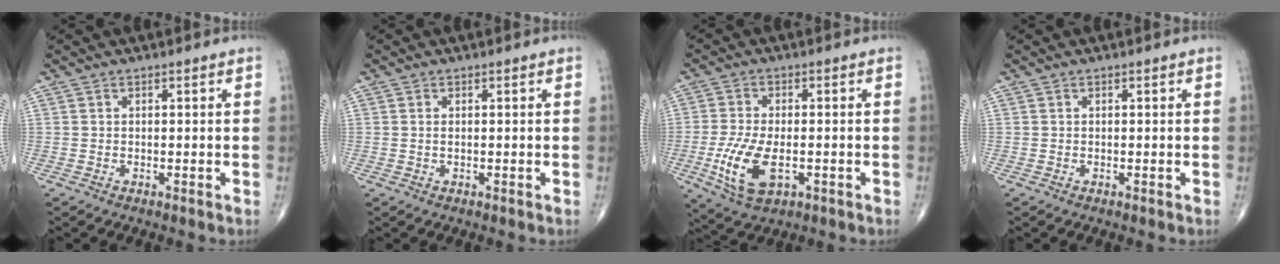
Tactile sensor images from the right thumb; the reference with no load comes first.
{"total": 0.6, "force": [0.1, 0.2, 0.6], "torque": [-0.016, 0.001, 0.004]}
{"total": 10.3, "force": [-2.7, 5.0, 8.6], "torque": [-0.176, -0.006, -0.043]}
{"total": 0.0}